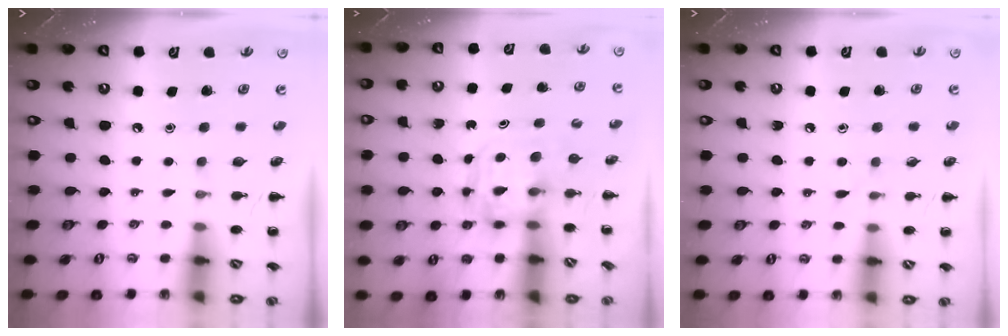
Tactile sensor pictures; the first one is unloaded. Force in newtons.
{"total": 3.6, "press": 3.6, "slide": 0.3}
{"total": 3.9, "press": 3.5, "slide": 1.7}